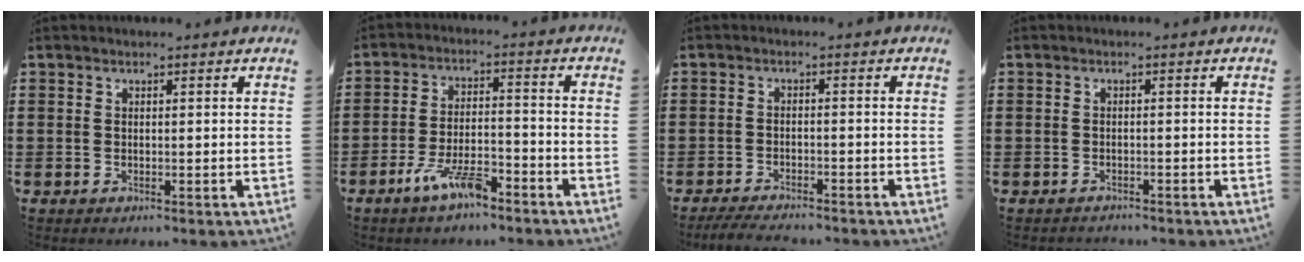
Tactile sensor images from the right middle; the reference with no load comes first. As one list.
[{"total": 7.0, "force": [-5.0, 1.8, 4.5], "torque": [-0.098, 0.003, -0.096]}, {"total": 3.2, "force": [-3.1, 0.3, 0.7], "torque": [-0.013, 0.001, -0.063]}, {"total": 1.2, "force": [-1.1, 0.3, -0.2], "torque": [0.001, 0.005, -0.027]}]